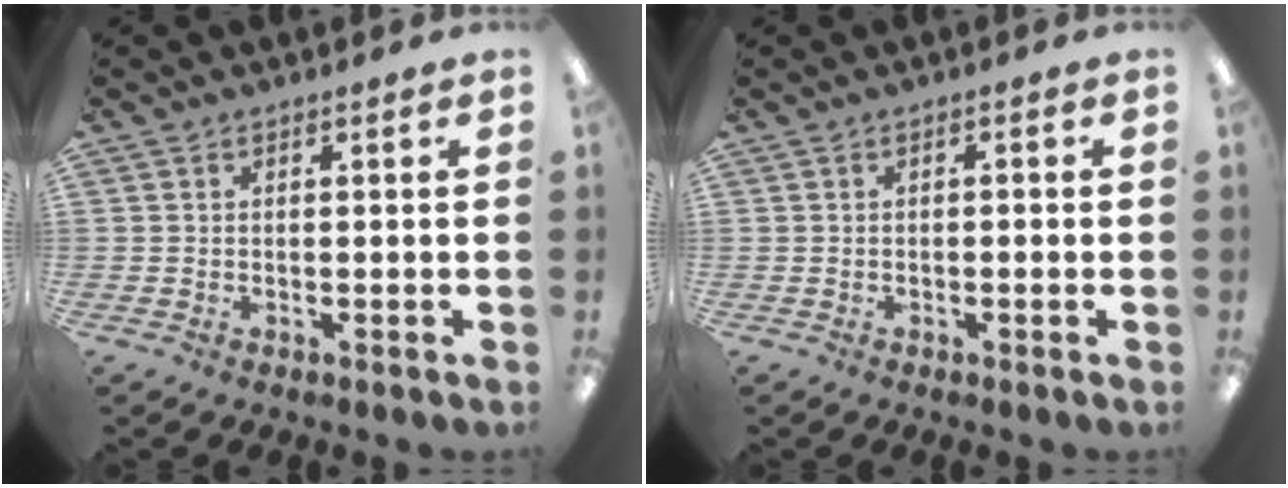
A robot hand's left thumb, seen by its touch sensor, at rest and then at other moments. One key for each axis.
{"total": 0.9, "fx": -0.6, "fy": 0.4, "fz": 0.5, "tx": -0.010, "ty": 0.003, "tz": -0.013}